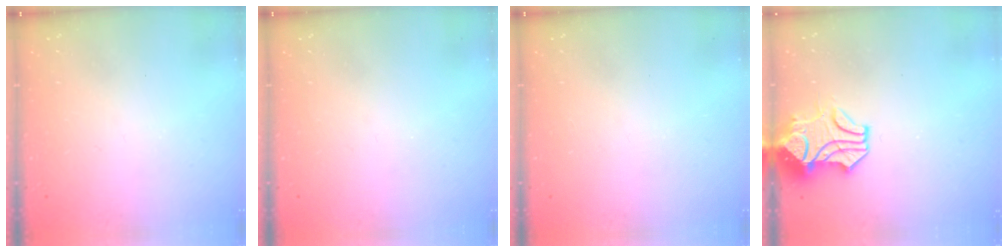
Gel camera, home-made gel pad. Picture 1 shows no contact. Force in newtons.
{"total": 0.0}
{"total": 0.0}
{"total": 2.0, "press": 1.8, "slide": 1.0}